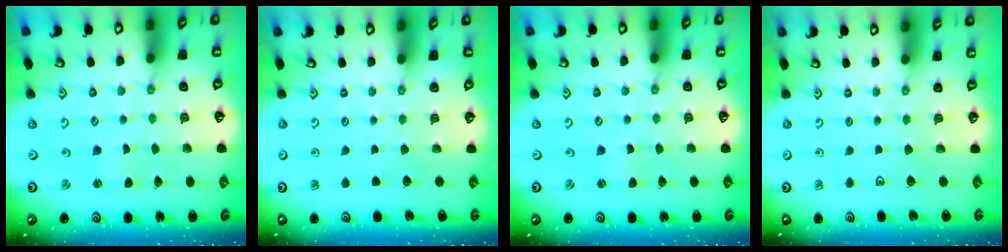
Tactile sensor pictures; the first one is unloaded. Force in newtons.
{"total": 0.0}
{"total": 0.6, "press": 0.6, "slide": 0.0}
{"total": 0.0}